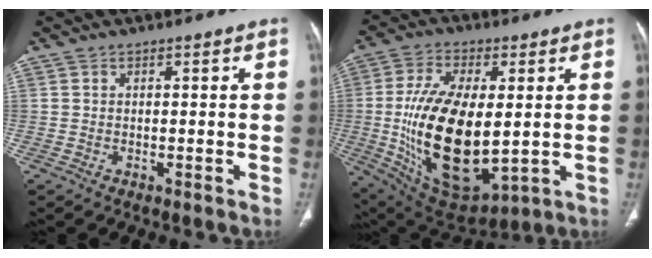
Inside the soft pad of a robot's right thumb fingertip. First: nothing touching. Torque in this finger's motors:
{"motor_torque": [1.53, 3.47, 2.59, 0.17, 0.76]}